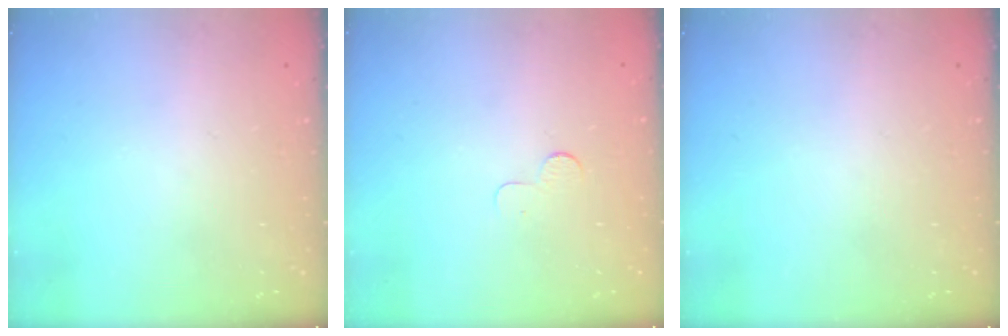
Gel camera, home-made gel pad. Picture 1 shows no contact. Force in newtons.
{"total": 2.6, "press": 2.6, "slide": 0.2}
{"total": 0.0}